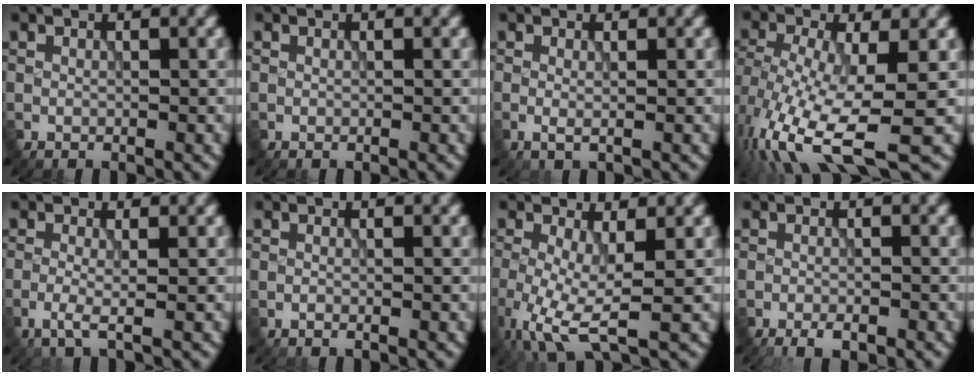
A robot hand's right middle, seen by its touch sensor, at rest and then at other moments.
{"total": 0.0}
{"total": 0.6, "force": [0.1, -0.1, 0.6], "torque": [-0.010, 0.000, -0.001]}
{"total": 10.7, "force": [-4.4, 4.0, 8.9], "torque": [-0.180, -0.014, -0.074]}
{"total": 1.7, "force": [-0.7, 0.1, 1.6], "torque": [-0.033, -0.002, -0.020]}
{"total": 0.0}
{"total": 5.7, "force": [-1.8, 1.8, 5.1], "torque": [-0.122, -0.014, -0.038]}
{"total": 1.8, "force": [-1.4, 0.4, 1.1], "torque": [-0.018, -0.004, -0.025]}